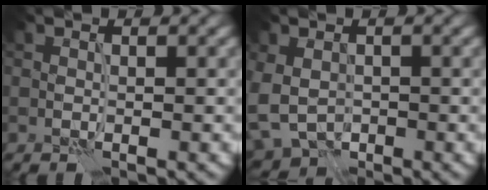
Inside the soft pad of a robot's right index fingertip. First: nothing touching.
{"total": 5.8, "force": [-1.1, 4.4, 3.5], "torque": [-0.088, -0.014, -0.011]}